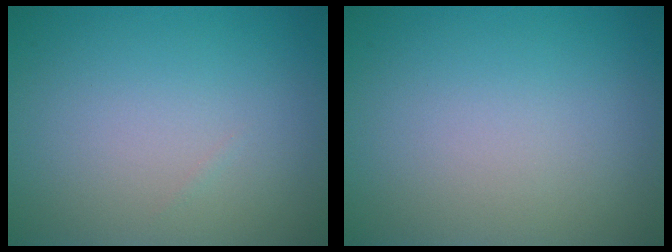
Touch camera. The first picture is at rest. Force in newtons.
{"total": 0.0}